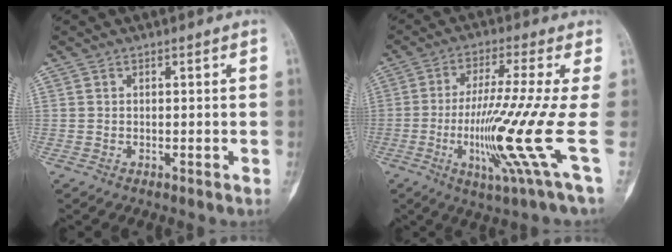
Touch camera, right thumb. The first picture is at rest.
{"total": 15.1, "force": [-2.9, -1.2, 14.8], "torque": [-0.282, -0.023, -0.062]}